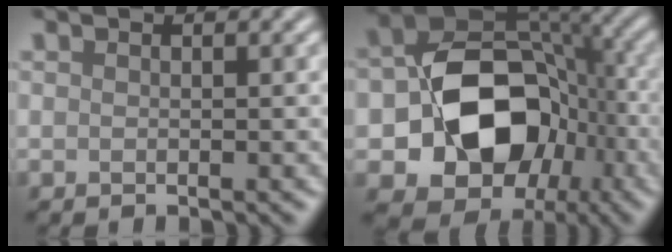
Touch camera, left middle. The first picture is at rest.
{"total": 11.8, "force": [-2.6, 8.9, 7.2], "torque": [-0.107, -0.009, -0.039]}